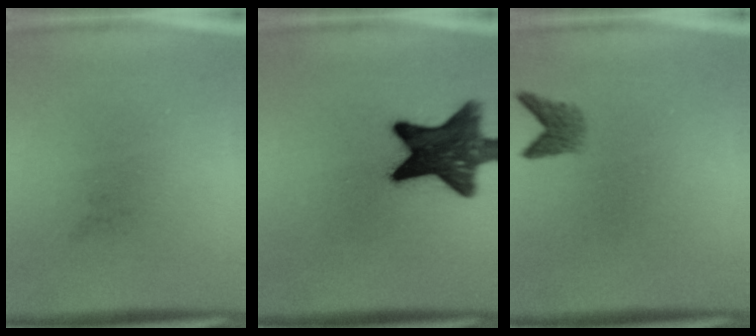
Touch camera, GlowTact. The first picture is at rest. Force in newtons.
{"total": 14.4}
{"total": 2.0}